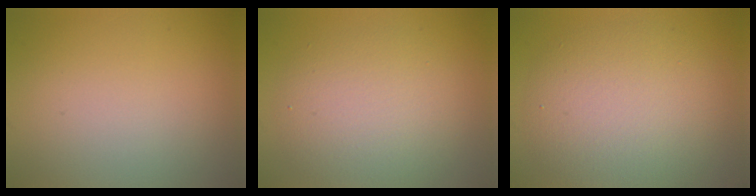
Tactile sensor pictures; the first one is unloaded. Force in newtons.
{"total": 5.3, "press": 5.3, "slide": 0.1}
{"total": 7.1, "press": 7.1, "slide": 0.5}